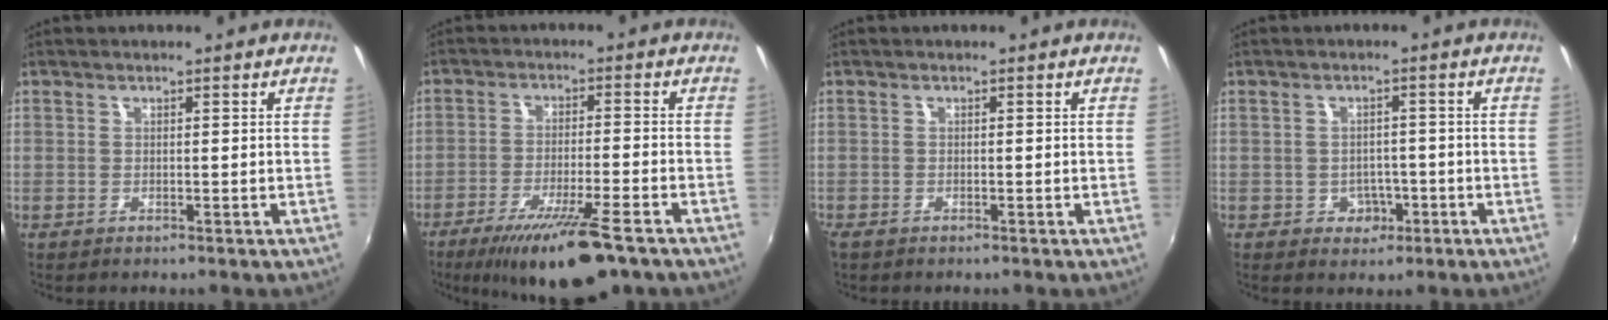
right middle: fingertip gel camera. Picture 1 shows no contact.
{"total": 13.7, "force": [-9.5, 1.9, 9.6], "torque": [-0.177, -0.036, -0.157]}
{"total": 1.1, "force": [-0.9, 0.6, 0.3], "torque": [-0.009, -0.006, -0.020]}
{"total": 3.6, "force": [-1.4, 3.2, 1.0], "torque": [-0.023, 0.005, -0.013]}